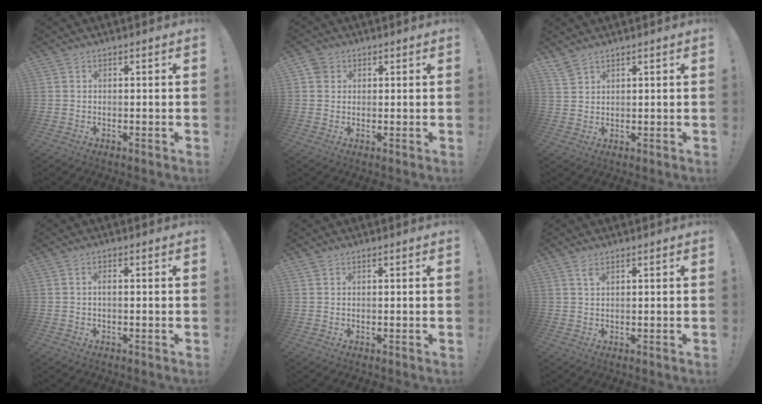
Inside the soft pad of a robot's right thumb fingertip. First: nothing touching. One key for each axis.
{"total": 3.5, "fx": 1.4, "fy": 3.1, "fz": 0.9, "tx": -0.011, "ty": 0.001, "tz": 0.025}
{"total": 3.4, "fx": 2.9, "fy": 1.2, "fz": 1.4, "tx": -0.026, "ty": -0.019, "tz": 0.055}
{"total": 1.1, "fx": -0.3, "fy": 0.1, "fz": 1.1, "tx": -0.028, "ty": 0.005, "tz": -0.005}
{"total": 0.5, "fx": 0.4, "fy": 0.3, "fz": 0.0, "tx": 0.004, "ty": -0.003, "tz": 0.007}
{"total": 1.9, "fx": 1.1, "fy": 0.6, "fz": 1.4, "tx": -0.022, "ty": -0.003, "tz": 0.018}